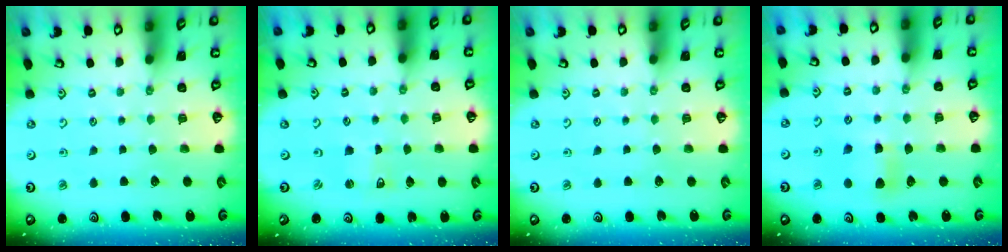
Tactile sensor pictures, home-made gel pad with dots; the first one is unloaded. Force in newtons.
{"total": 1.4, "press": 1.4, "slide": 0.0}
{"total": 0.0}
{"total": 7.5, "press": 7.5, "slide": 0.6}